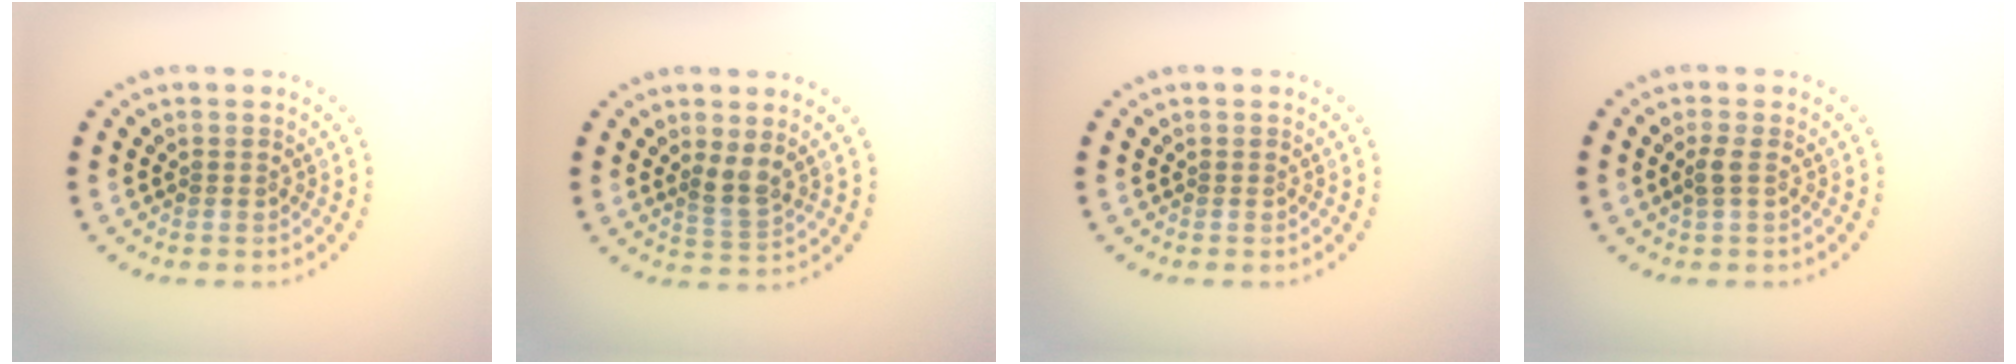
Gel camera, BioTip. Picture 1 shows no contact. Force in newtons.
{"total": 2.1, "press": 1.6, "slide": 1.4}
{"total": 0.0}
{"total": 1.1, "press": 1.0, "slide": 0.5}